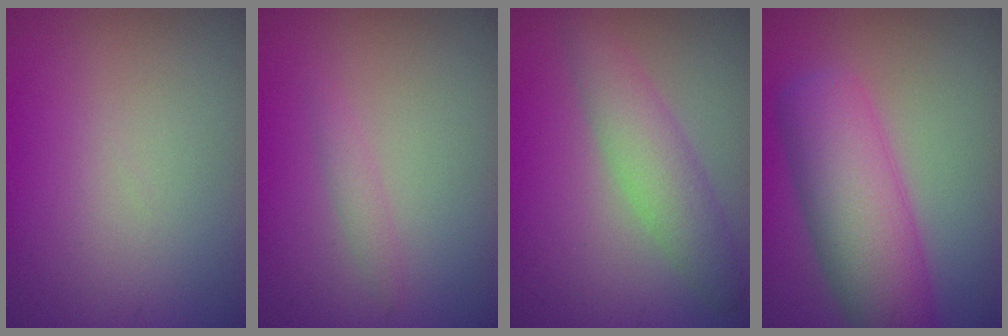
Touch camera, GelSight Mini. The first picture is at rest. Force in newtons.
{"total": 1.0, "press": 1.0, "slide": 0.1}
{"total": 3.9, "press": 3.9, "slide": 0.1}
{"total": 7.8, "press": 7.8, "slide": 0.2}